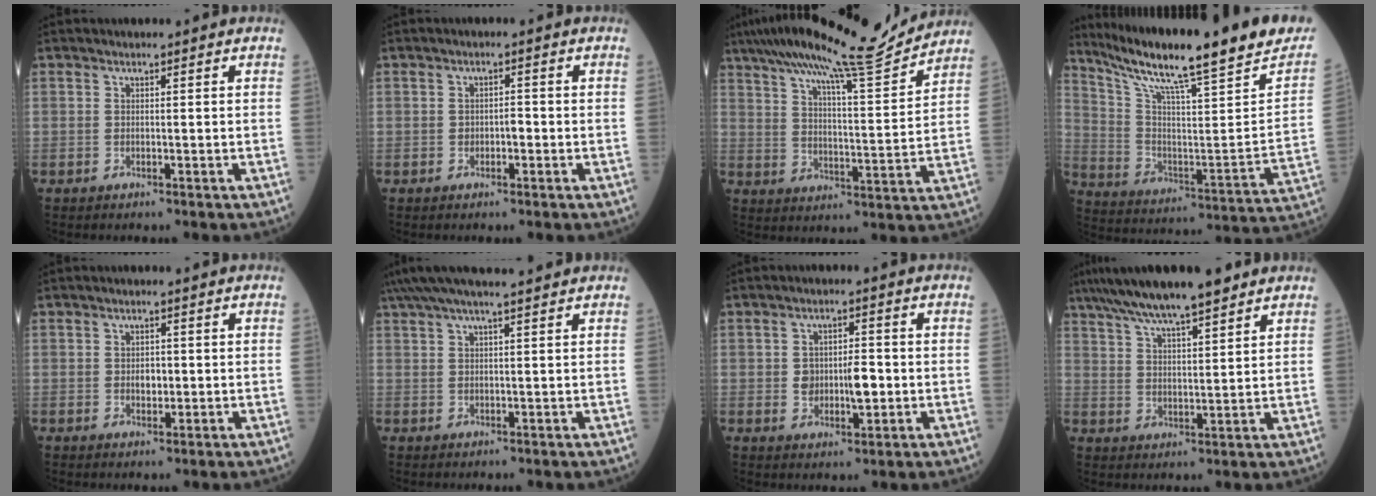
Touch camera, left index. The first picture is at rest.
{"total": 1.7, "force": [-0.5, 0.9, 1.3], "torque": [-0.018, 0.004, -0.008]}
{"total": 17.6, "force": [15.7, 0.0, 8.1], "torque": [-0.139, -0.006, 0.234]}
{"total": 27.5, "force": [22.0, 1.9, 16.4], "torque": [-0.276, -0.038, 0.322]}
{"total": 2.0, "force": [-0.1, 1.3, 1.5], "torque": [-0.024, 0.001, 0.001]}
{"total": 9.8, "force": [8.3, 0.0, 5.2], "torque": [-0.090, 0.039, 0.118]}
{"total": 5.3, "force": [-0.5, 2.7, 4.6], "torque": [-0.074, 0.008, -0.002]}
{"total": 12.6, "force": [9.9, 1.6, 7.7], "torque": [-0.132, 0.029, 0.169]}